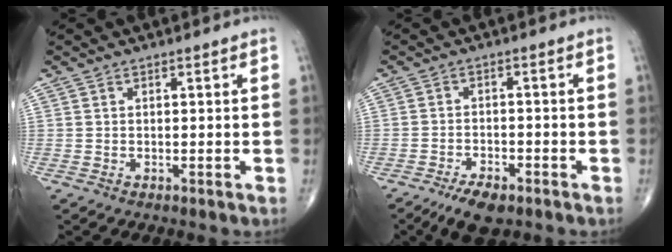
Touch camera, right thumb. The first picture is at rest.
{"total": 5.9, "force": [-4.0, 2.3, 3.7], "torque": [-0.066, 0.007, -0.066]}